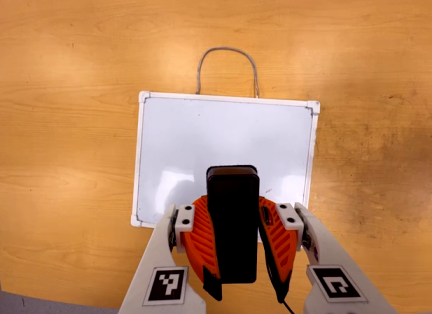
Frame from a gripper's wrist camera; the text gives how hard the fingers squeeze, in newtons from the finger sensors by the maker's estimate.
{"total": 10.3, "left": 8.9, "right": 11.8}